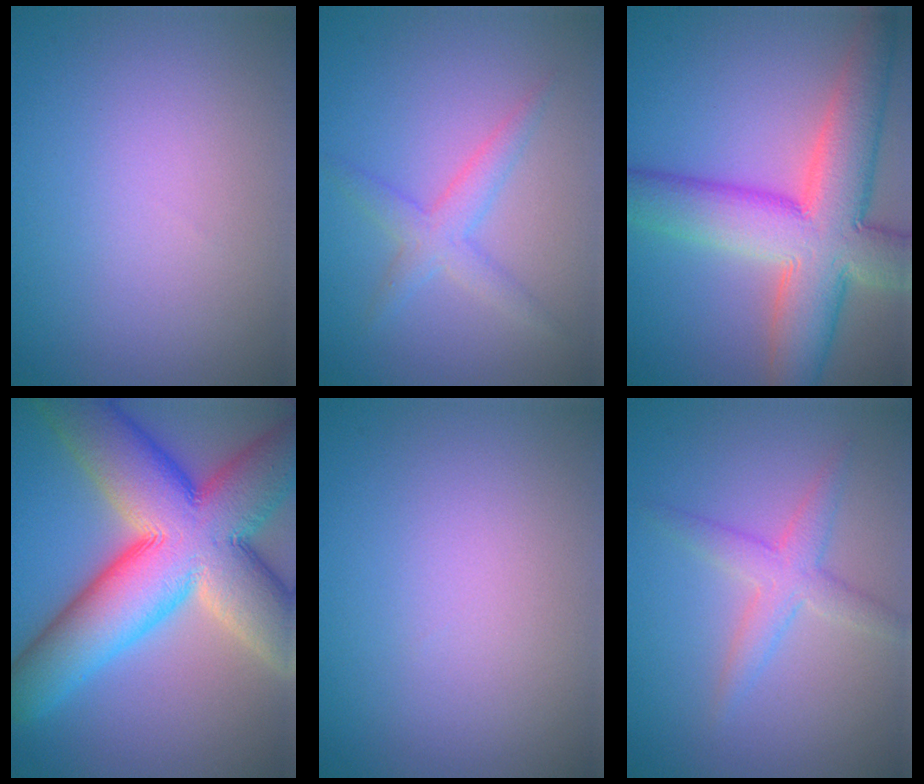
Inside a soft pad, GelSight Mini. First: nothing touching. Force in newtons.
{"total": 2.5, "press": 2.5, "slide": 0.1}
{"total": 11.0, "press": 11.0, "slide": 0.7}
{"total": 17.0, "press": 17.0, "slide": 1.0}
{"total": 0.0}
{"total": 2.8, "press": 2.8, "slide": 0.0}